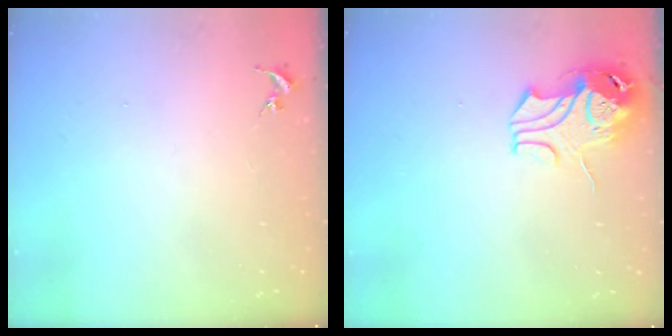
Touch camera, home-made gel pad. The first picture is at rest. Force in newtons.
{"total": 10.4, "press": 10.3, "slide": 1.4}